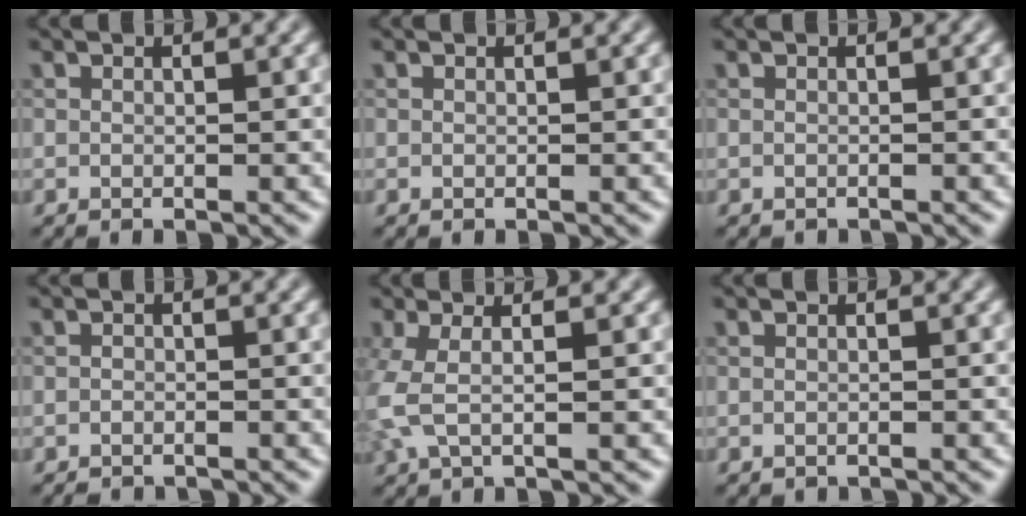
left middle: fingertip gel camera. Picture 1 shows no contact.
{"total": 0.0}
{"total": 0.5, "force": [-0.5, 0.1, 0.1], "torque": [0.001, -0.001, -0.009]}
{"total": 1.6, "force": [-1.6, 0.4, 0.2], "torque": [0.004, -0.002, -0.027]}
{"total": 2.7, "force": [0.0, 0.8, 2.6], "torque": [-0.070, -0.001, -0.005]}
{"total": 0.9, "force": [-0.9, 0.1, 0.1], "torque": [0.000, -0.005, -0.018]}